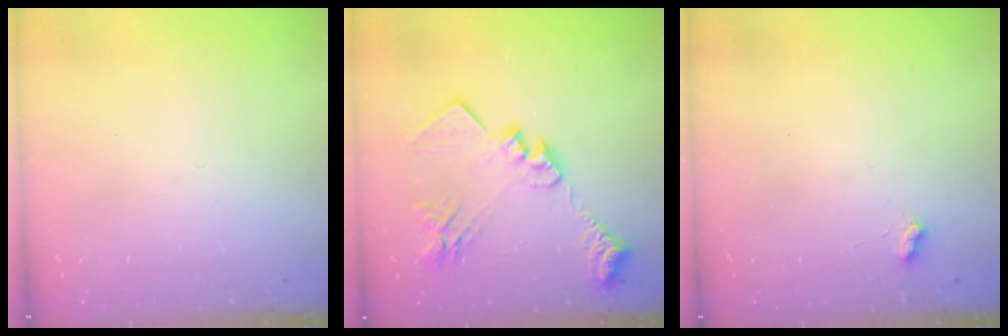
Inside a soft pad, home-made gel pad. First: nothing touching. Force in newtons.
{"total": 21.9, "press": 21.8, "slide": 2.0}
{"total": 2.4, "press": 2.4, "slide": 0.5}